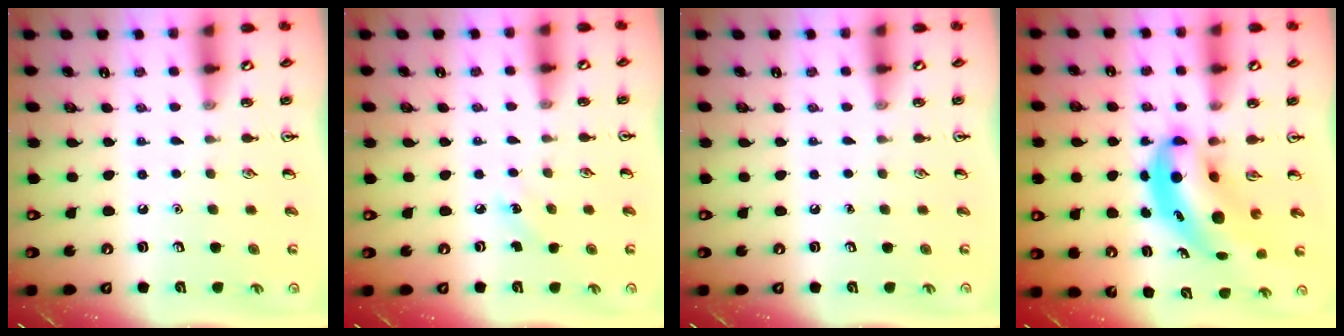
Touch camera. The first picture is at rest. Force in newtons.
{"total": 3.8, "press": 3.6, "slide": 1.2}
{"total": 0.0}
{"total": 6.6, "press": 6.4, "slide": 1.6}